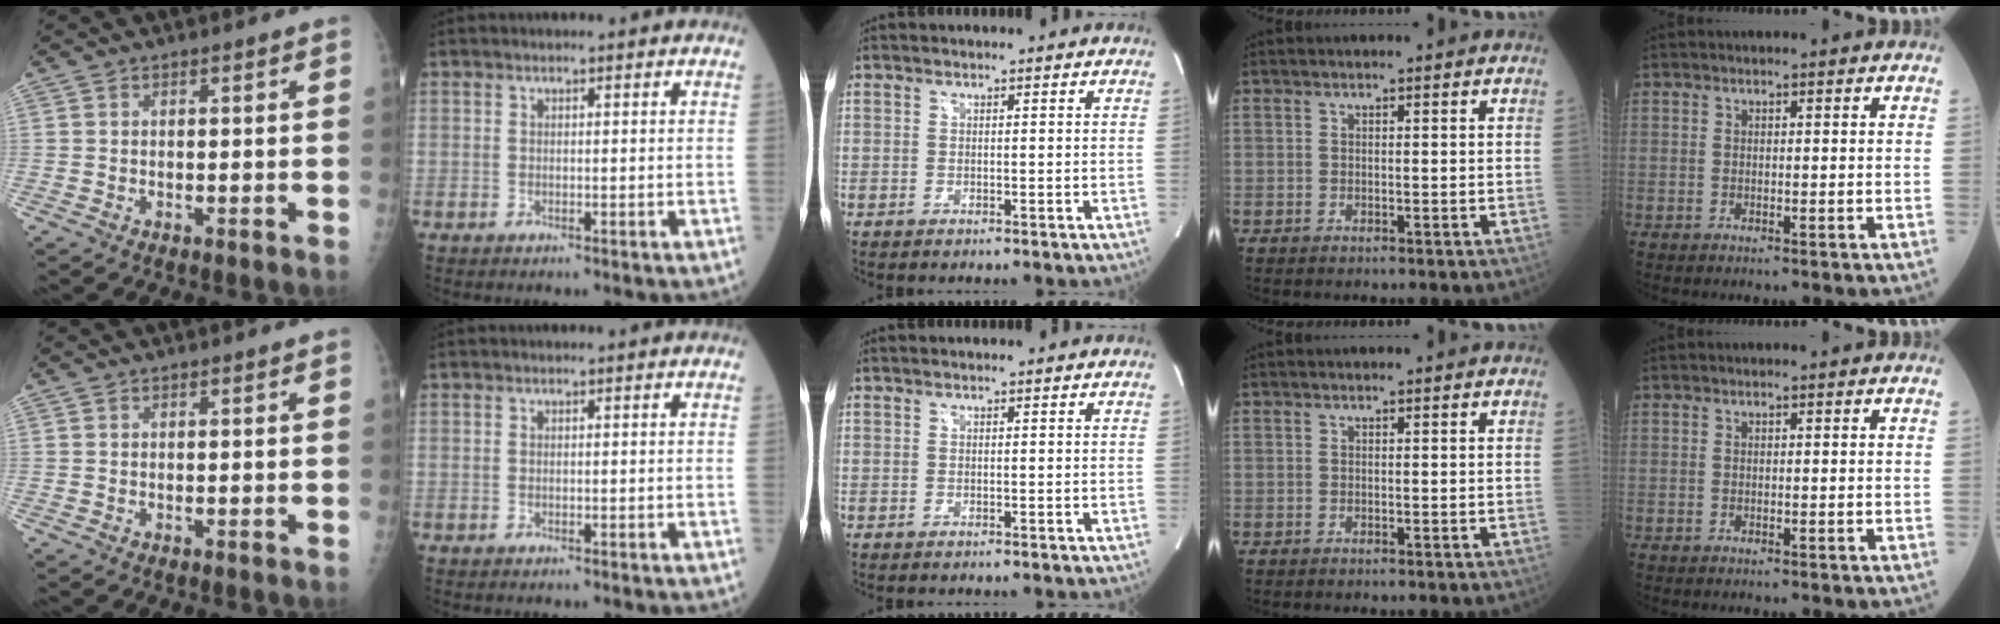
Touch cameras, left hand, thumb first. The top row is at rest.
{}